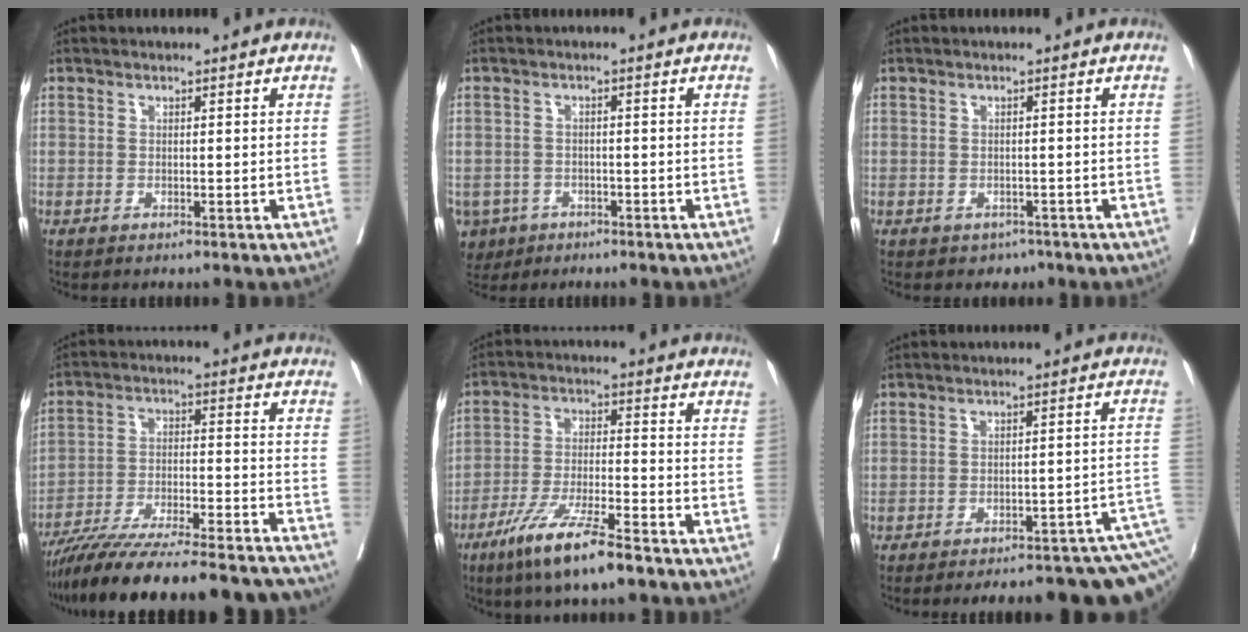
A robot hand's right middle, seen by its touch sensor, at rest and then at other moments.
{"total": 6.5, "force": [-3.6, 5.3, 1.3], "torque": [-0.036, 0.002, -0.055]}
{"total": 1.8, "force": [-1.3, 1.3, 0.1], "torque": [0.001, 0.005, -0.016]}
{"total": 25.7, "force": [-23.2, 1.5, 11.0], "torque": [-0.137, -0.031, -0.343]}
{"total": 11.2, "force": [-7.7, 1.0, 8.1], "torque": [-0.154, -0.026, -0.140]}
{"total": 16.8, "force": [-12.8, 3.9, 10.1], "torque": [-0.077, 0.025, -0.146]}